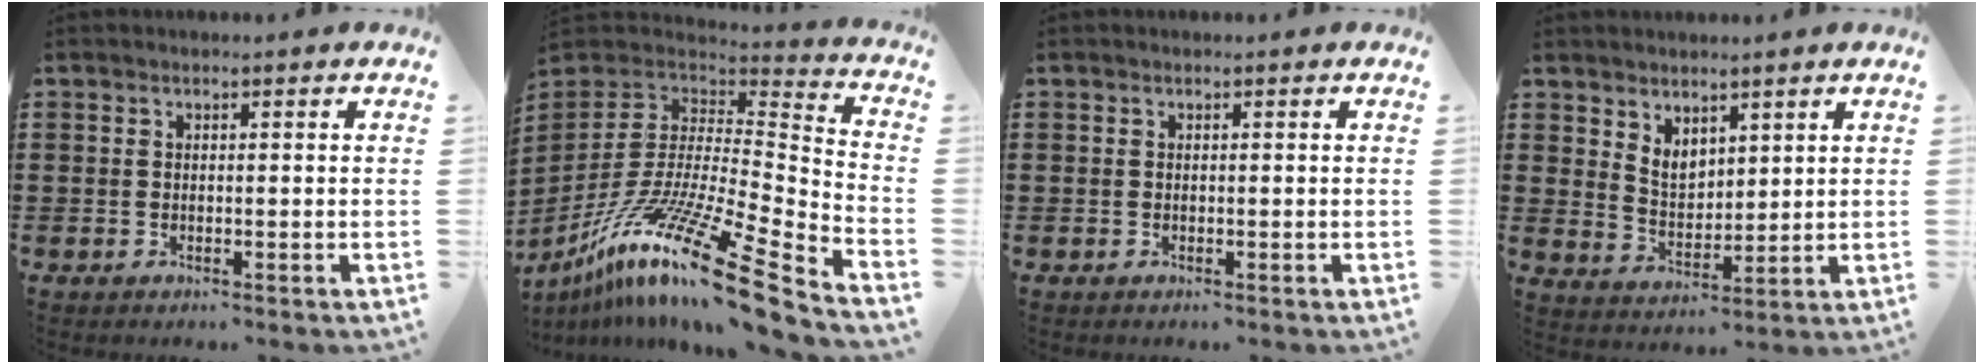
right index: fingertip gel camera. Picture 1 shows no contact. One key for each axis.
{"total": 19.0, "fx": -12.4, "fy": 2.8, "fz": 14.1, "tx": -0.264, "ty": 0.029, "tz": -0.222}
{"total": 0.0}
{"total": 4.3, "fx": 3.0, "fy": 2.7, "fz": 1.5, "tx": -0.042, "ty": 0.001, "tz": 0.057}